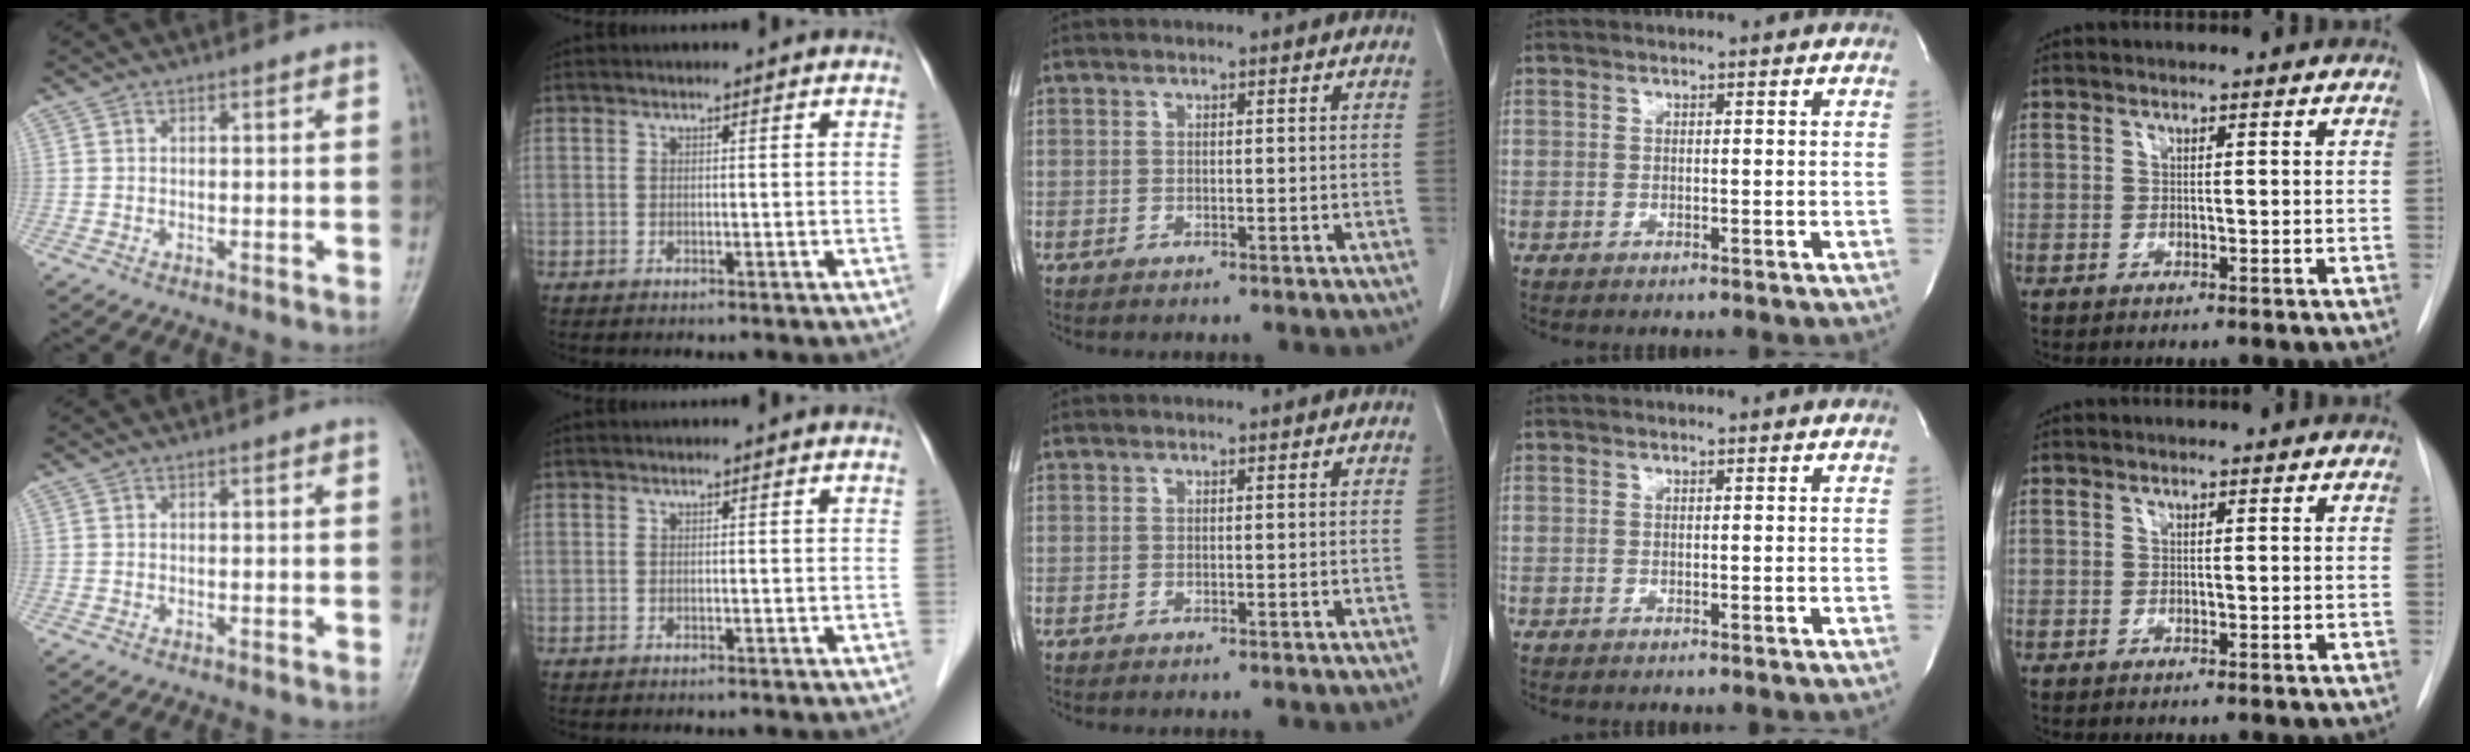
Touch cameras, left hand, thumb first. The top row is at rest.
{}